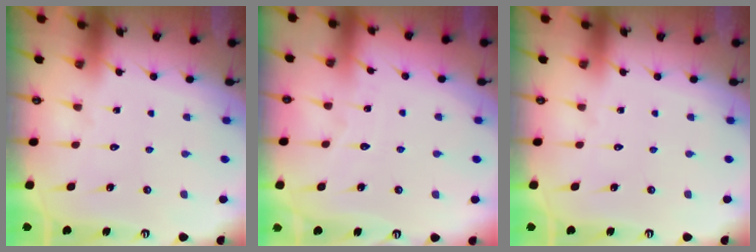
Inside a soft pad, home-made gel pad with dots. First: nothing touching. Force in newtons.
{"total": 3.3, "press": 3.3, "slide": 0.3}
{"total": 0.0}